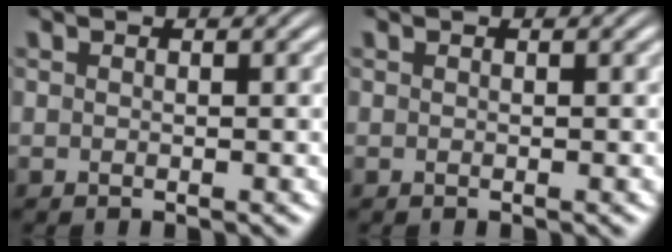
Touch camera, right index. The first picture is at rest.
{"total": 0.0}